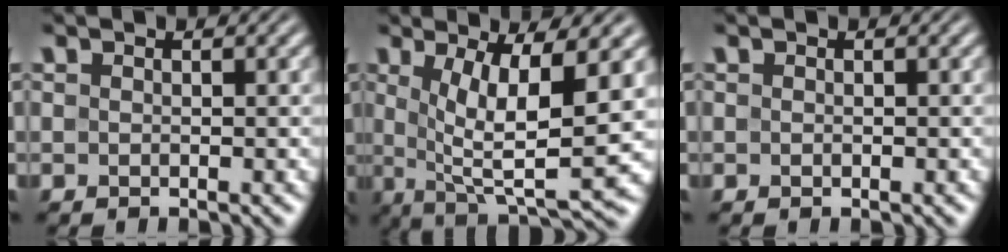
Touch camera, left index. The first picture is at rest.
{"total": 8.3, "force": [1.1, 2.1, 7.9], "torque": [-0.134, -0.011, 0.026]}
{"total": 0.0}